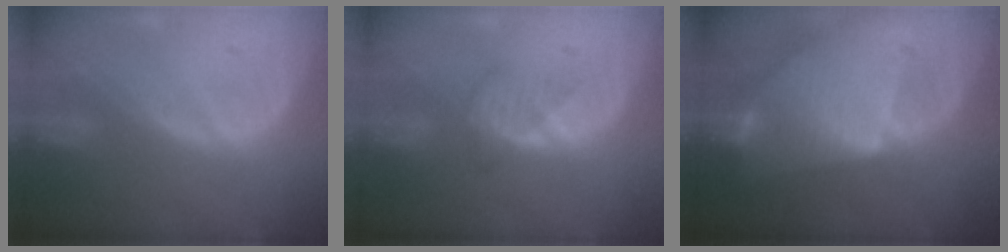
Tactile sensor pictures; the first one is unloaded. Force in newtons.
{"total": 2.7, "press": 2.6, "slide": 0.7}
{"total": 9.4, "press": 9.4, "slide": 0.8}